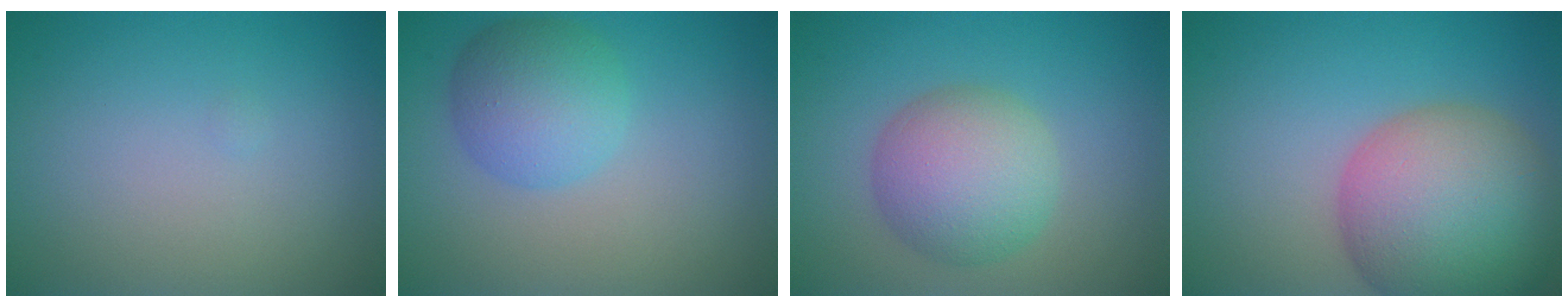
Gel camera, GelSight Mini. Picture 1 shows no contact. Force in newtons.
{"total": 4.6, "press": 4.6, "slide": 0.2}
{"total": 5.8, "press": 5.8, "slide": 0.2}
{"total": 11.8, "press": 11.8, "slide": 0.7}